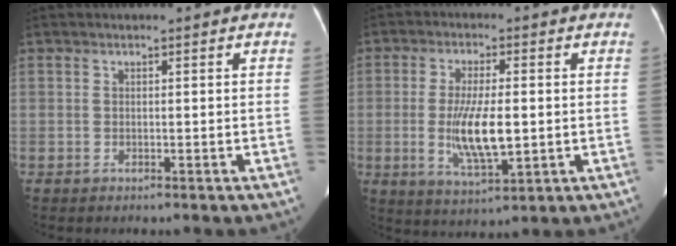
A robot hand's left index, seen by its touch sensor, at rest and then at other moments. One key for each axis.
{"total": 8.9, "fx": -0.9, "fy": 2.3, "fz": 8.6, "tx": -0.170, "ty": -0.011, "tz": -0.011}